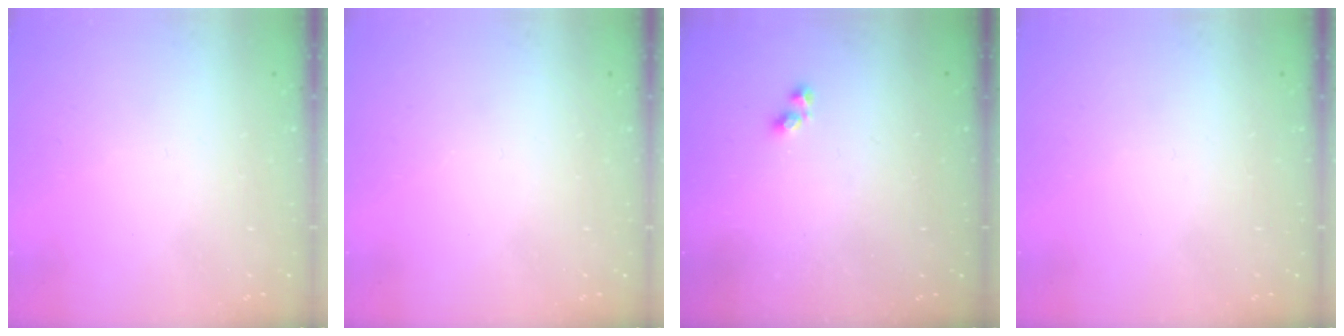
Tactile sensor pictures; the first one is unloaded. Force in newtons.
{"total": 0.0}
{"total": 1.9, "press": 1.9, "slide": 0.4}
{"total": 0.0}